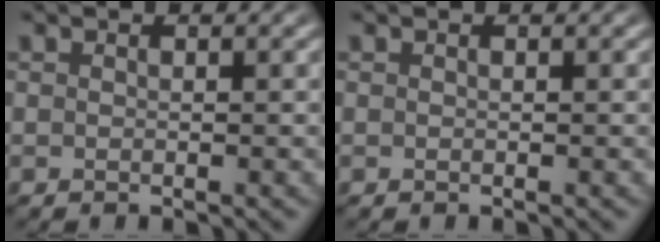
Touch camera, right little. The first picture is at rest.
{"total": 0.0}